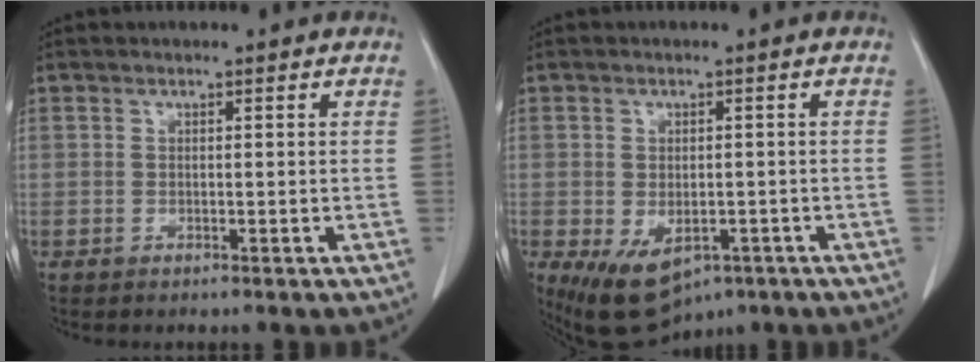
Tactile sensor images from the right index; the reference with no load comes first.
{"total": 9.2, "force": [-4.8, 5.3, 5.8], "torque": [-0.090, -0.010, -0.061]}